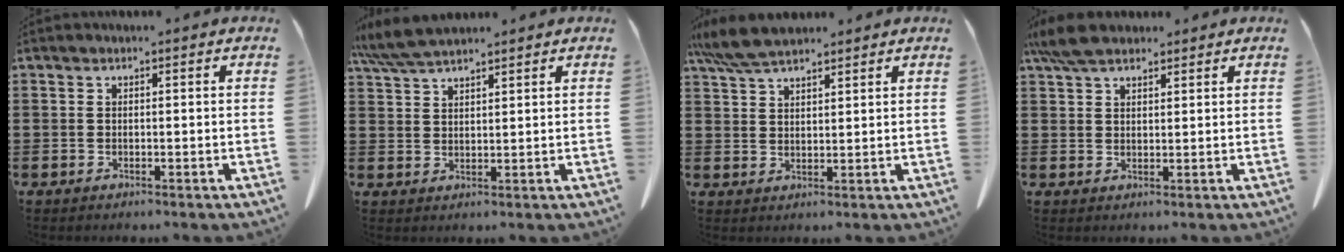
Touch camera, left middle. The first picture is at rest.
{"total": 5.6, "force": [4.9, 0.9, 2.7], "torque": [-0.065, -0.007, 0.093]}
{"total": 6.5, "force": [5.5, 1.5, 3.1], "torque": [-0.076, -0.006, 0.105]}
{"total": 6.0, "force": [4.9, 2.1, 2.8], "torque": [-0.068, -0.001, 0.093]}